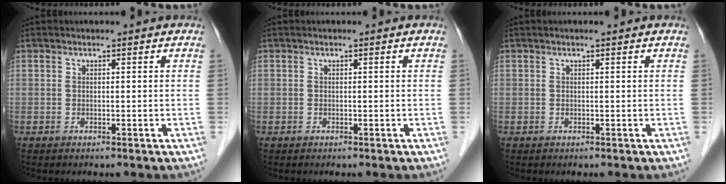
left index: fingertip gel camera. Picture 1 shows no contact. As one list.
[{"total": 0.0}, {"total": 0.5, "force": [0.5, -0.1, 0.3], "torque": [-0.004, 0.005, 0.008]}]